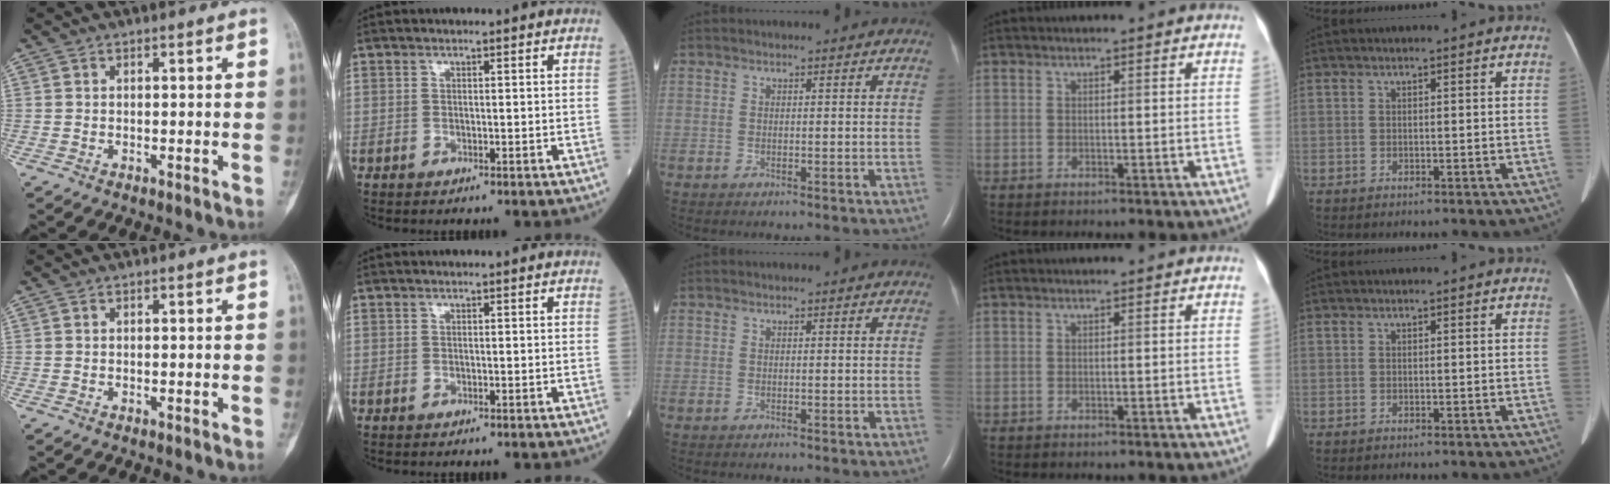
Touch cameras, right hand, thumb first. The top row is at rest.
{}